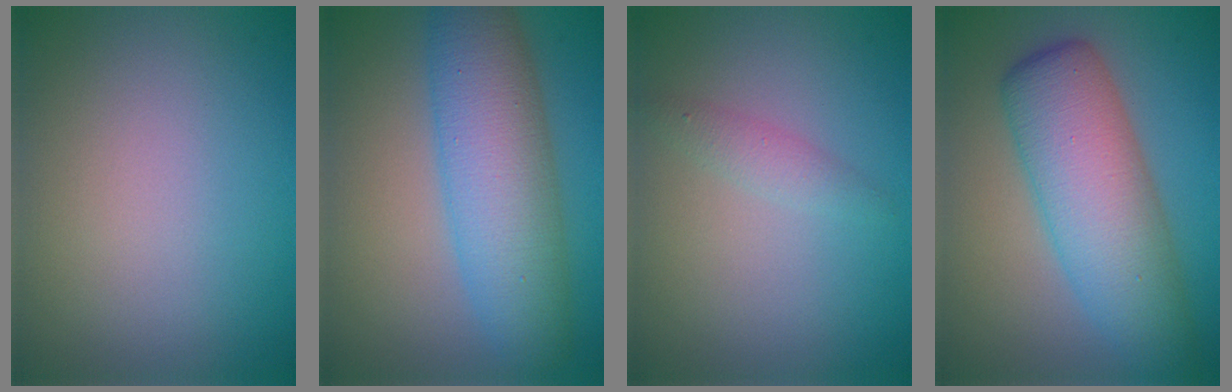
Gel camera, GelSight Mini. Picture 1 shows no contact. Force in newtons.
{"total": 7.8, "press": 7.8, "slide": 0.1}
{"total": 1.4, "press": 1.4, "slide": 0.0}
{"total": 8.2, "press": 8.2, "slide": 0.2}